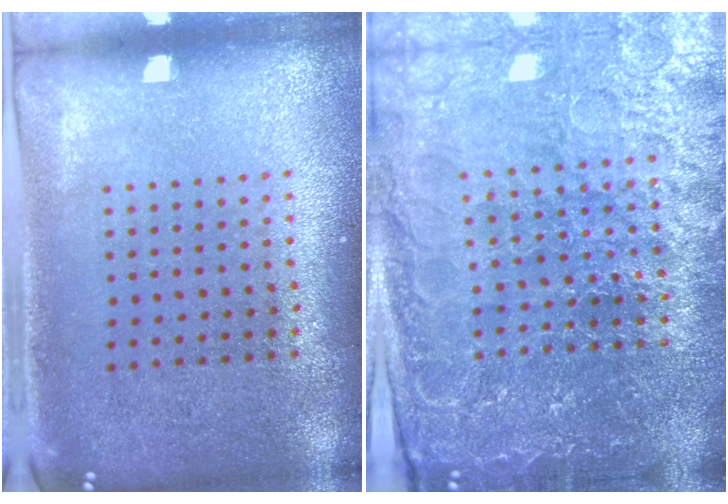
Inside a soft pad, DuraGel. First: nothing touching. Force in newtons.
{"total": 5.1, "press": 4.7, "slide": 1.9}